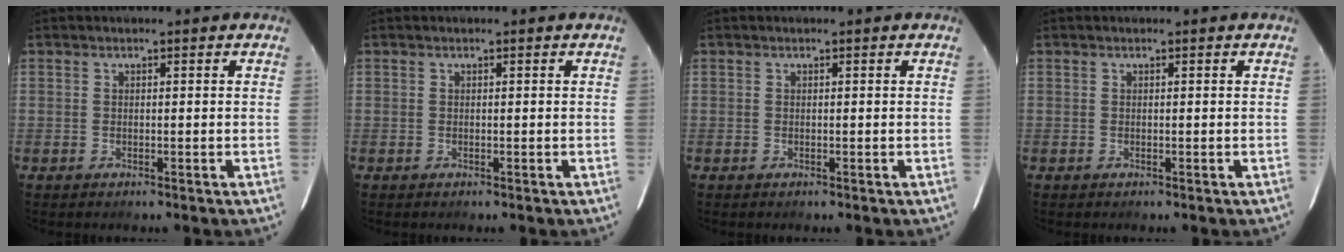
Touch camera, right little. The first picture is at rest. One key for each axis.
{"total": 0.0}
{"total": 0.0}
{"total": 0.0}